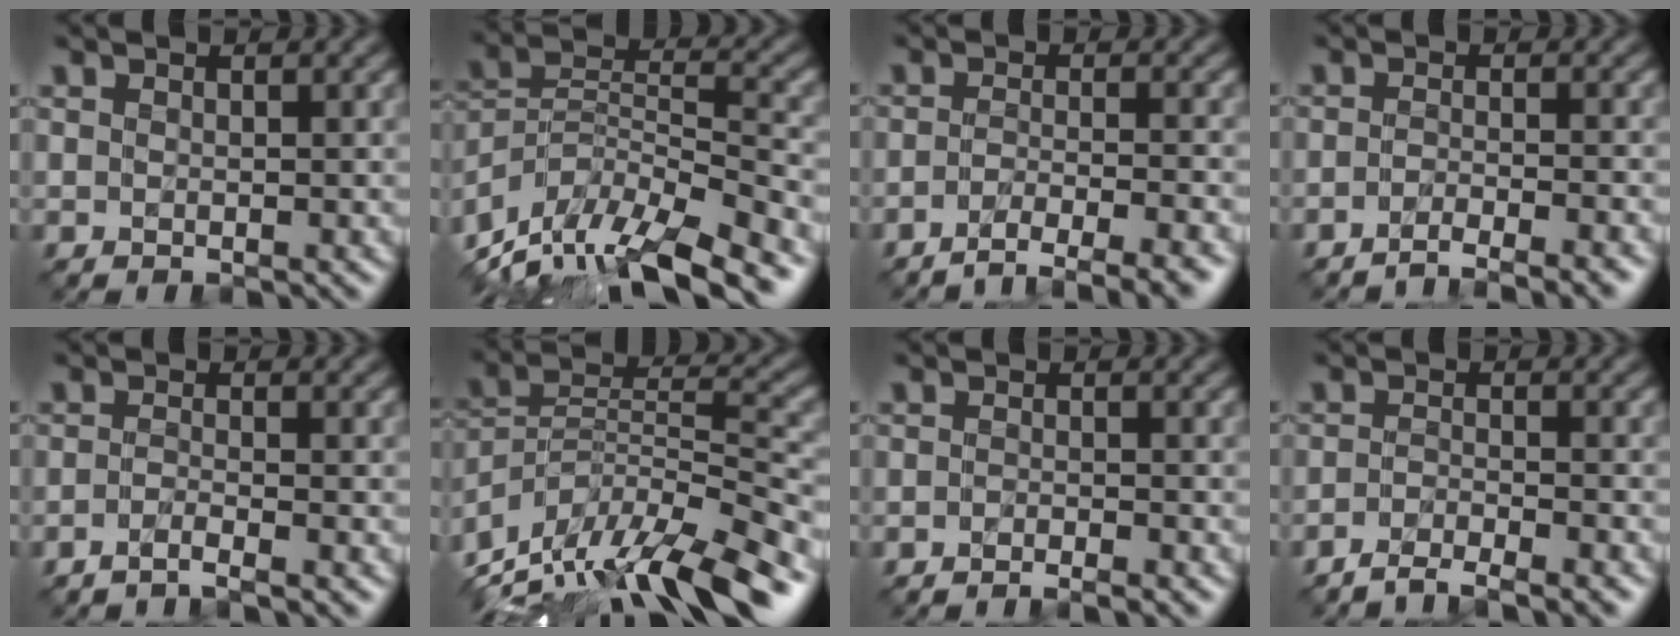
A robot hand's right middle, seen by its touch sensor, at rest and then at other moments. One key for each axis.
{"total": 12.4, "fx": -9.8, "fy": 3.6, "fz": 6.7, "tx": -0.135, "ty": 0.008, "tz": -0.170}
{"total": 5.1, "fx": -3.9, "fy": 1.0, "fz": 3.1, "tx": -0.040, "ty": 0.002, "tz": -0.064}
{"total": 4.3, "fx": -3.4, "fy": 0.8, "fz": 2.5, "tx": -0.031, "ty": -0.004, "tz": -0.059}
{"total": 2.0, "fx": -1.6, "fy": 0.2, "fz": 1.2, "tx": -0.012, "ty": -0.007, "tz": -0.042}
{"total": 14.3, "fx": -11.1, "fy": 3.5, "fz": 8.3, "tx": -0.167, "ty": 0.016, "tz": -0.190}
{"total": 2.1, "fx": -1.8, "fy": 0.2, "fz": 1.0, "tx": -0.005, "ty": -0.007, "tz": -0.036}
{"total": 3.7, "fx": -3.2, "fy": 0.4, "fz": 1.8, "tx": -0.025, "ty": -0.004, "tz": -0.063}